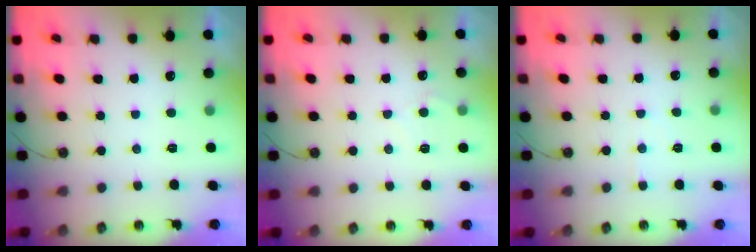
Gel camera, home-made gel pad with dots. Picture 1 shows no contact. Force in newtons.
{"total": 4.9, "press": 4.8, "slide": 0.6}
{"total": 3.6, "press": 3.6, "slide": 0.5}